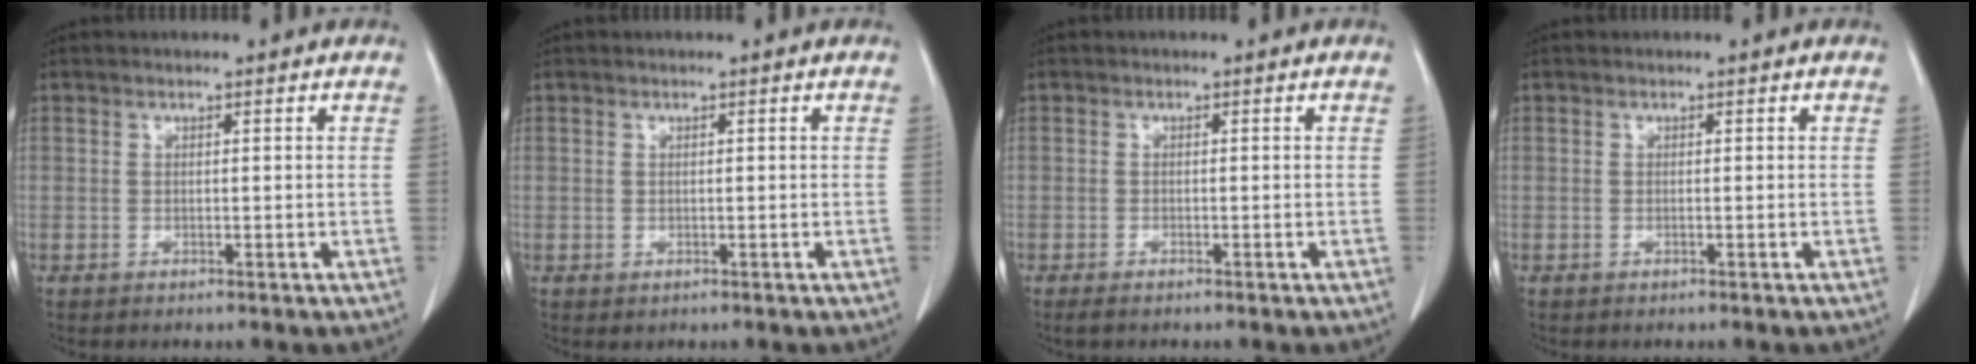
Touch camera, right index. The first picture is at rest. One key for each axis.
{"total": 0.6, "fx": 0.0, "fy": 0.6, "fz": 0.0, "tx": 0.002, "ty": 0.003, "tz": -0.001}
{"total": 1.4, "fx": -1.1, "fy": 0.4, "fz": 0.7, "tx": -0.017, "ty": -0.003, "tz": -0.015}
{"total": 0.0}